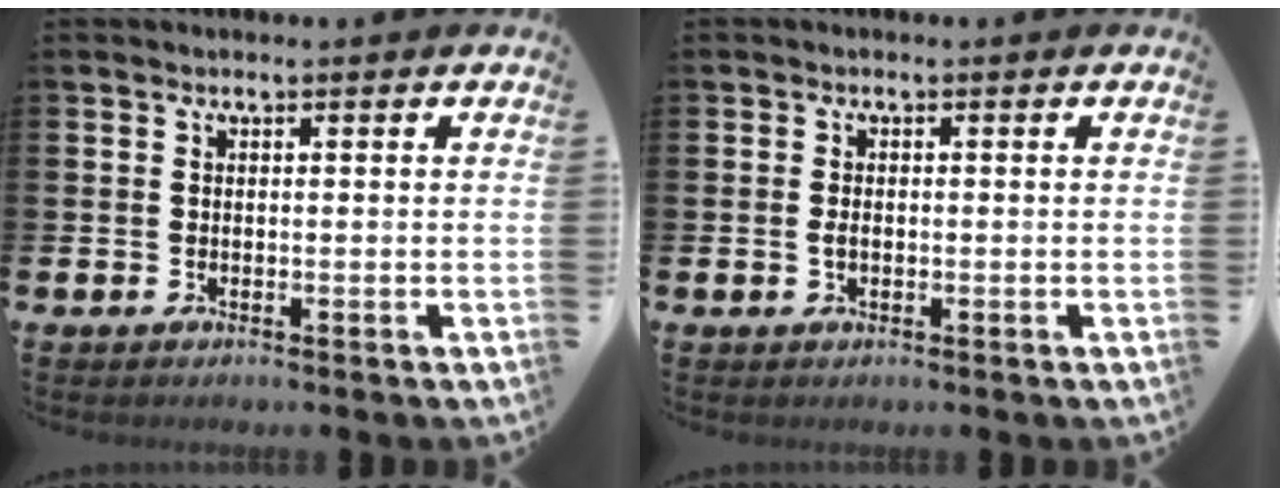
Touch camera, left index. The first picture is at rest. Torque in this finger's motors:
{"motor_torque": [0.09, 0.03, 0.01, 0.01]}